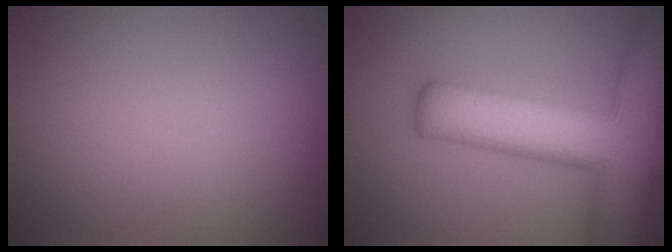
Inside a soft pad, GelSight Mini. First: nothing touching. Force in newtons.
{"total": 11.7, "press": 11.7, "slide": 0.7}